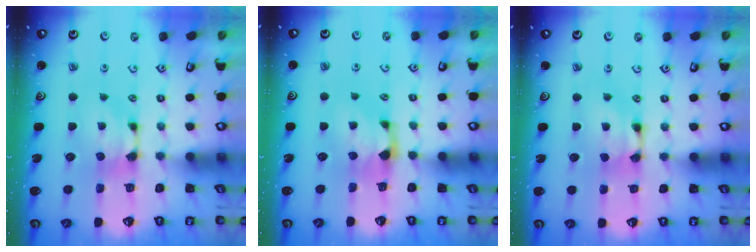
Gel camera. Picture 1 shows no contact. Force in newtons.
{"total": 1.3, "press": 0.4, "slide": 1.2}
{"total": 1.8, "press": 1.7, "slide": 0.0}